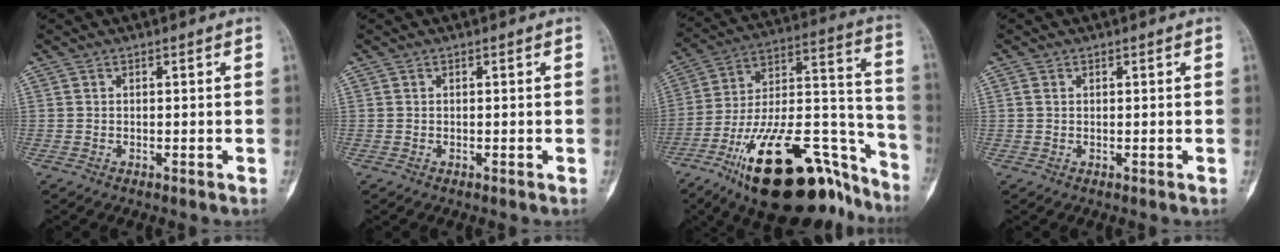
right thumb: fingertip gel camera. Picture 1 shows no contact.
{"total": 0.0}
{"total": 30.9, "force": [-20.2, 11.5, 20.3], "torque": [-0.264, 0.104, -0.330]}
{"total": 0.7, "force": [0.2, 0.5, 0.4], "torque": [-0.011, 0.002, 0.005]}